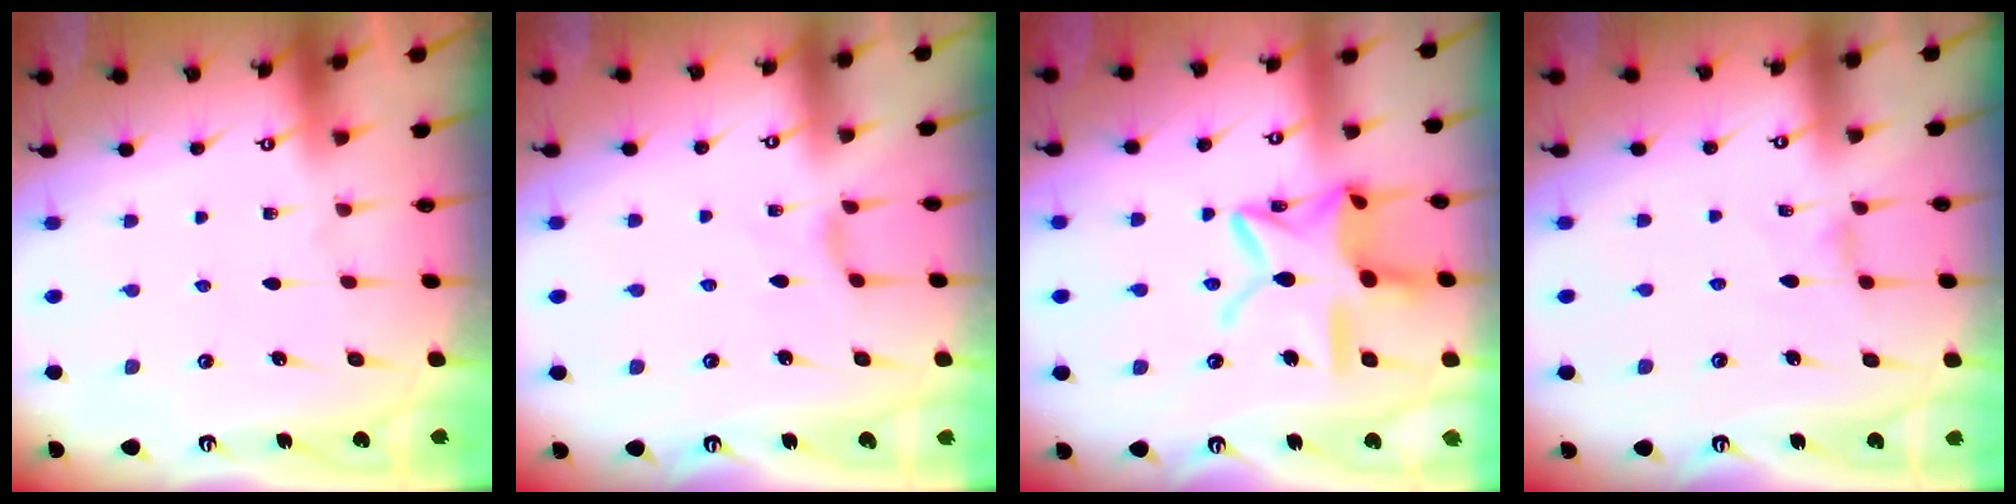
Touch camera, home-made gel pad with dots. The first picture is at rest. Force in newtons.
{"total": 2.0, "press": 1.9, "slide": 0.6}
{"total": 17.5, "press": 17.4, "slide": 1.4}
{"total": 0.0}